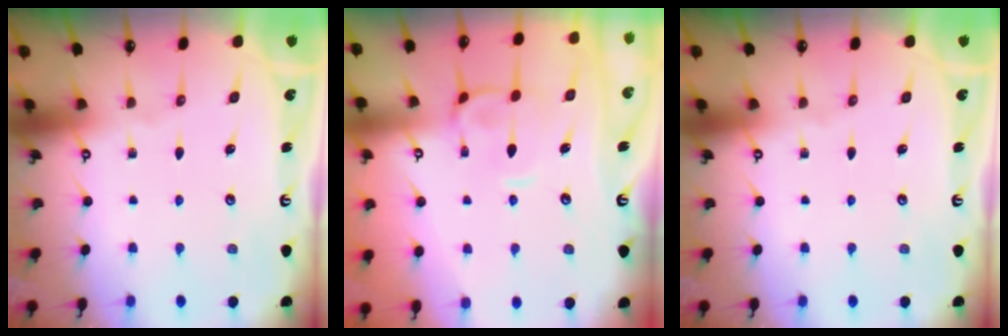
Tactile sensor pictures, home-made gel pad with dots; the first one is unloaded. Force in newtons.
{"total": 4.3, "press": 4.1, "slide": 1.4}
{"total": 0.0}